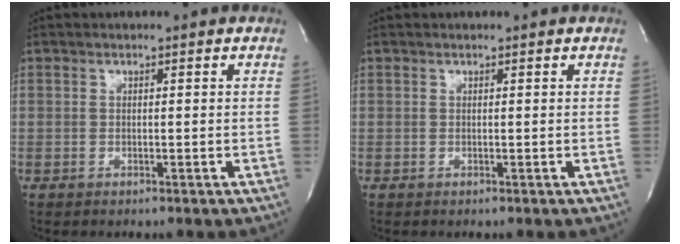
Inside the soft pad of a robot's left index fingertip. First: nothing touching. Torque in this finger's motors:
{"motor_torque": [-0.02, 0.09, 0.05, 0.00]}